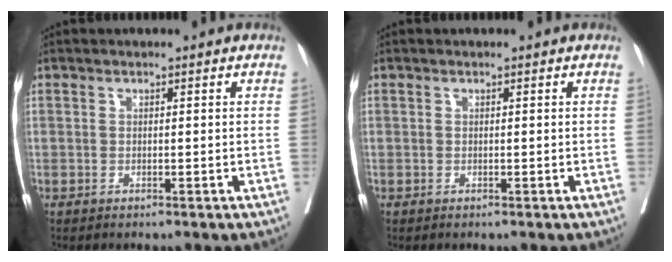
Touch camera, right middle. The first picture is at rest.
{"total": 0.0}